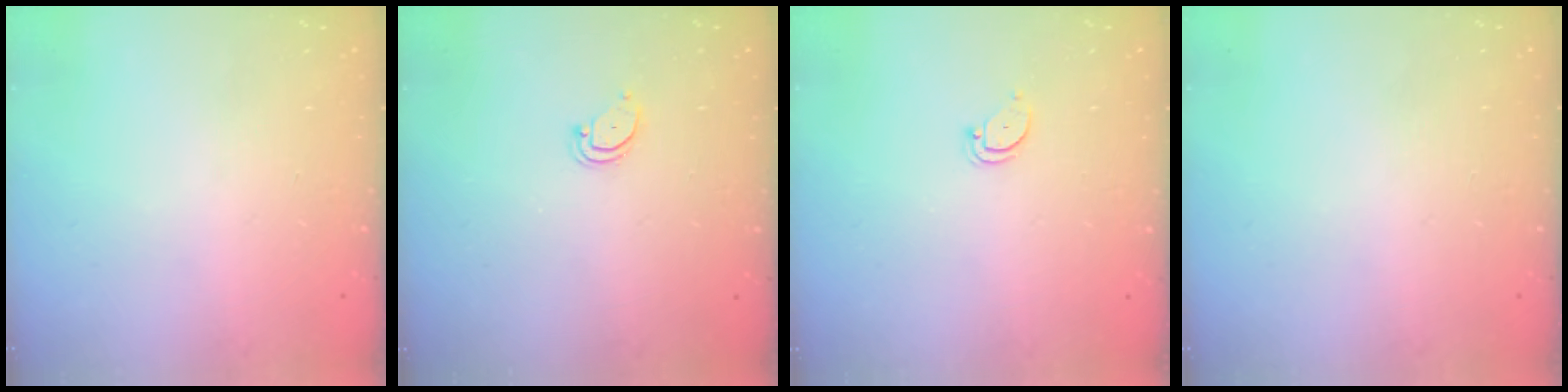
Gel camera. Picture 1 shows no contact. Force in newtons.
{"total": 3.0, "press": 3.0, "slide": 0.3}
{"total": 2.6, "press": 2.6, "slide": 0.1}
{"total": 0.0}